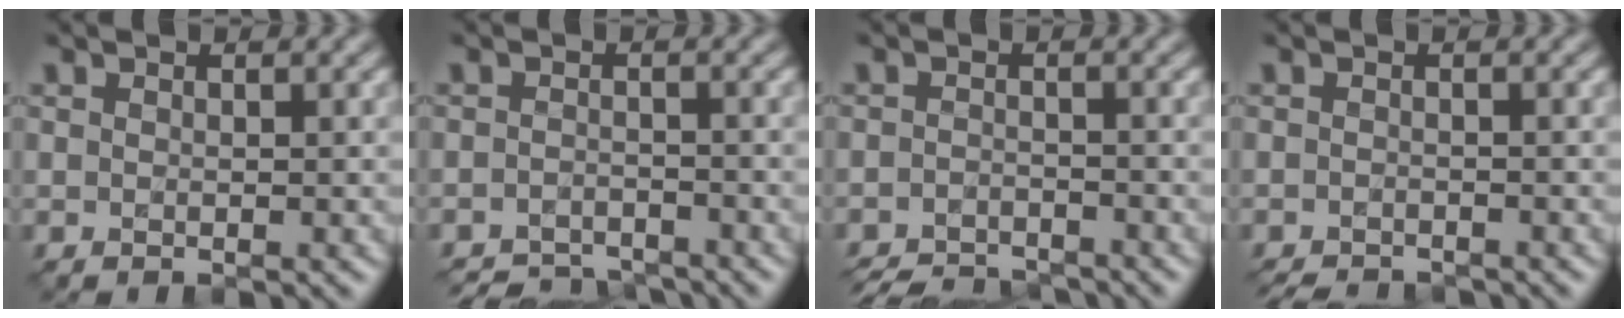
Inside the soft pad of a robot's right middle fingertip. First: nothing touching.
{"total": 4.5, "force": [-4.5, 0.6, 0.5], "torque": [-0.003, -0.010, -0.072]}
{"total": 5.0, "force": [-4.8, 0.7, 1.0], "torque": [-0.015, -0.012, -0.082]}
{"total": 2.9, "force": [-2.9, 0.3, 0.6], "torque": [-0.005, -0.012, -0.044]}